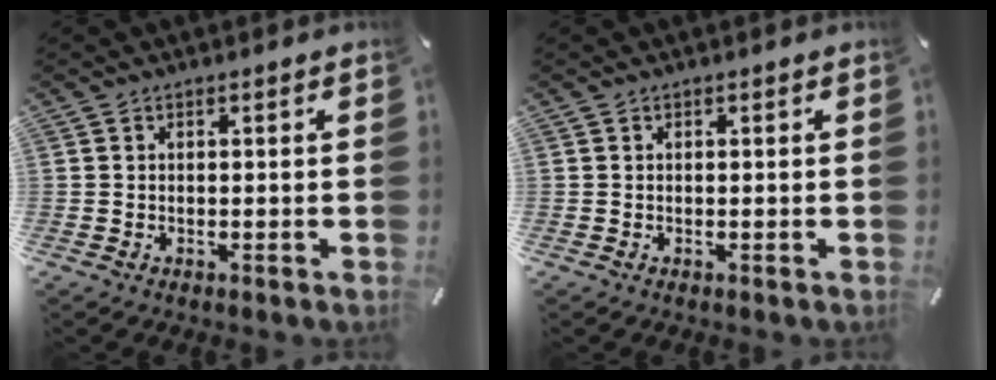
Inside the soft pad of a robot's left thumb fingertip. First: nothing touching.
{"total": 0.0}